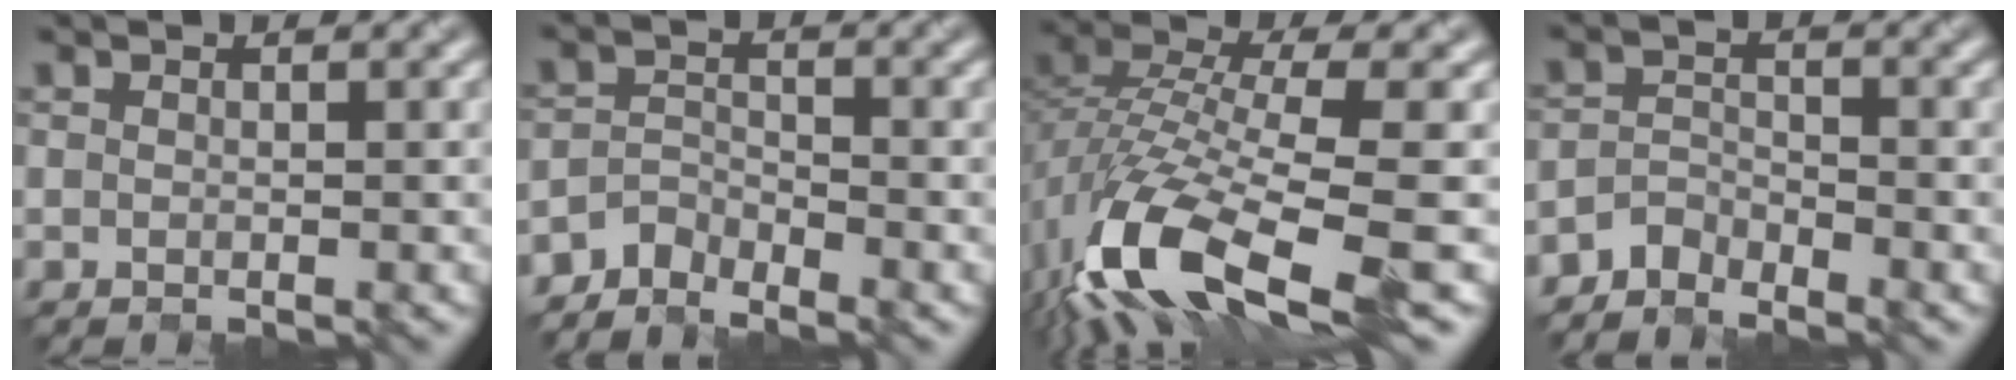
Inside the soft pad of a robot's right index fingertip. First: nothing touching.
{"total": 2.5, "force": [-2.4, 0.7, 0.2], "torque": [-0.002, 0.003, -0.056]}
{"total": 12.1, "force": [-5.7, 4.1, 9.8], "torque": [-0.202, -0.011, -0.110]}
{"total": 2.3, "force": [-2.2, 0.7, 0.1], "torque": [0.000, 0.005, -0.050]}